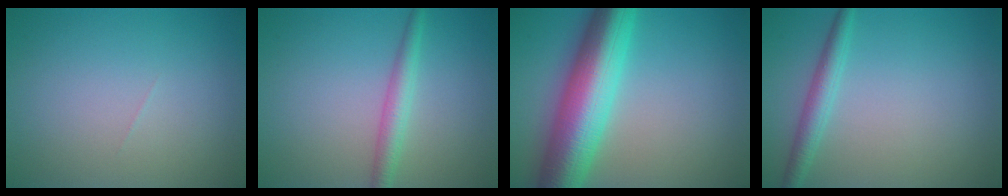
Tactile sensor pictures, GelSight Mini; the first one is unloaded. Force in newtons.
{"total": 2.4, "press": 2.4, "slide": 0.0}
{"total": 10.6, "press": 10.6, "slide": 0.1}
{"total": 2.3, "press": 2.3, "slide": 0.1}